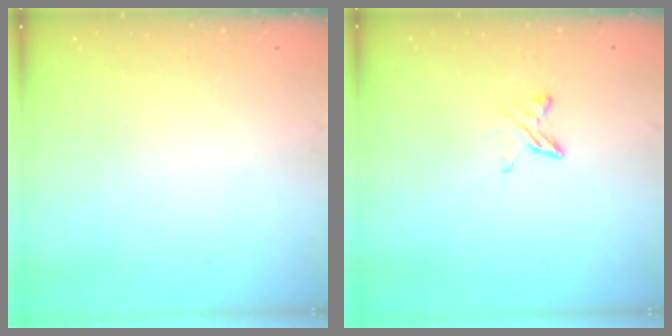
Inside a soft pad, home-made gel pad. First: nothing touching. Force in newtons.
{"total": 5.1, "press": 5.1, "slide": 0.6}